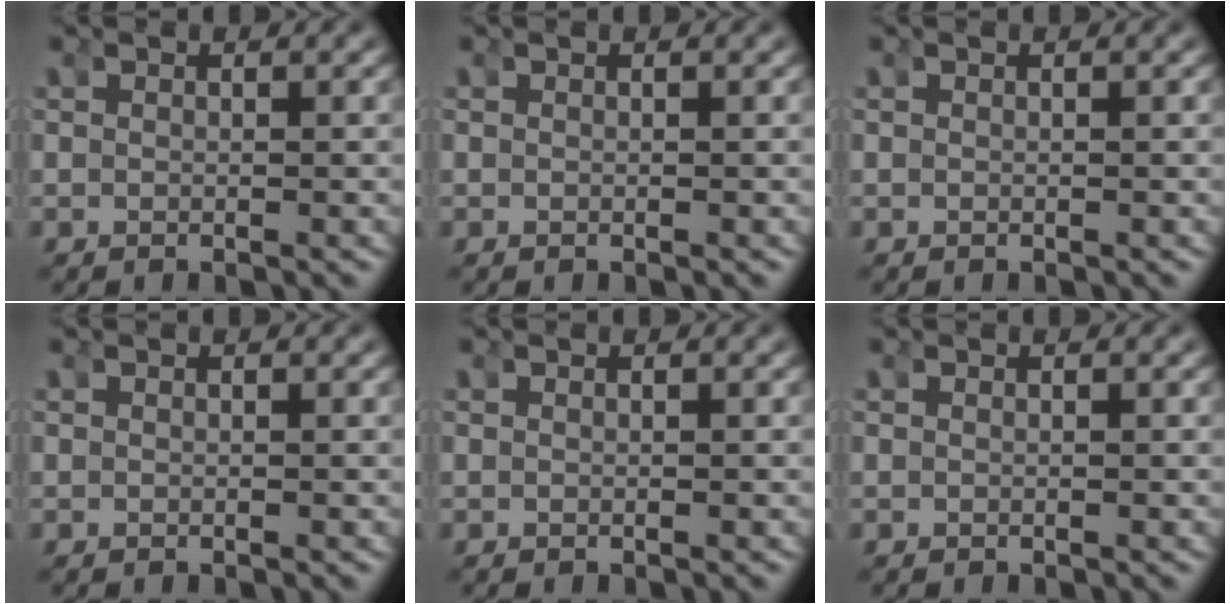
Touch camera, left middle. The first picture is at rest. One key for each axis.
{"total": 0.0}
{"total": 0.0}
{"total": 0.0}
{"total": 0.0}
{"total": 0.0}